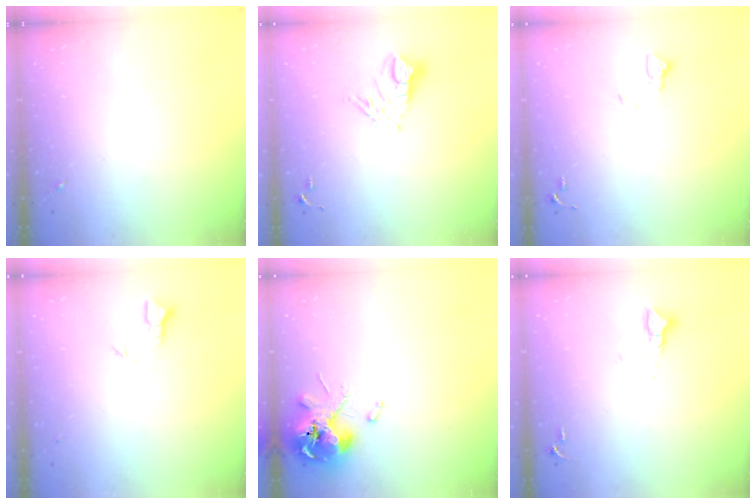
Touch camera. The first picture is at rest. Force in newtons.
{"total": 9.4, "press": 9.4, "slide": 0.9}
{"total": 4.5, "press": 4.5, "slide": 0.4}
{"total": 1.8, "press": 1.8, "slide": 0.0}
{"total": 10.5, "press": 10.4, "slide": 1.6}
{"total": 4.2, "press": 4.2, "slide": 0.2}